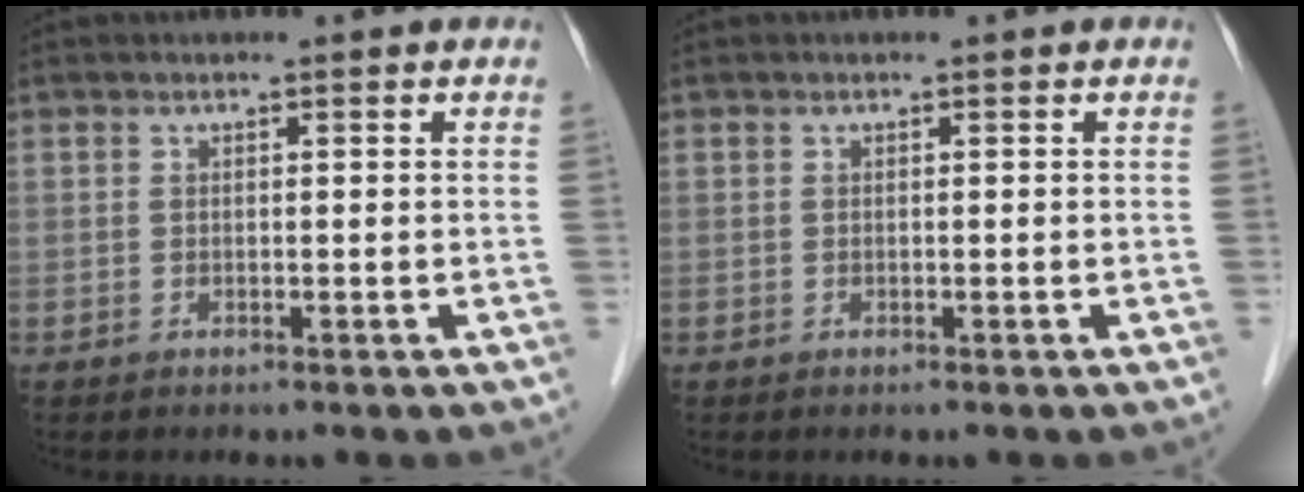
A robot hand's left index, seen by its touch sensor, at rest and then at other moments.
{"total": 0.0}